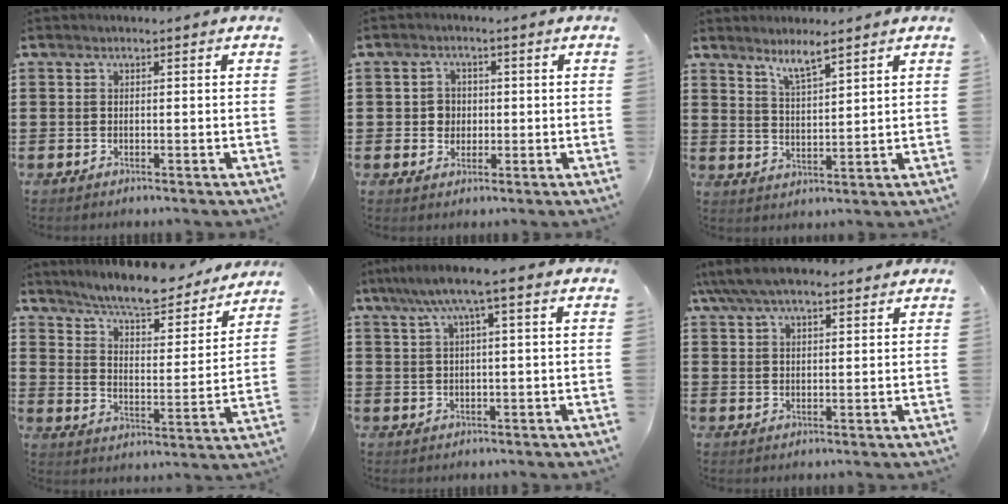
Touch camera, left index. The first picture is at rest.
{"total": 2.9, "force": [0.0, 2.8, 1.0], "torque": [-0.031, 0.007, -0.004]}
{"total": 4.4, "force": [3.7, 0.2, 2.3], "torque": [-0.056, -0.006, 0.066]}
{"total": 7.7, "force": [7.3, 0.0, 2.4], "torque": [-0.069, -0.052, 0.125]}
{"total": 5.3, "force": [2.1, 0.3, 4.8], "torque": [-0.098, 0.005, 0.033]}
{"total": 6.1, "force": [4.9, 1.7, 3.1], "torque": [-0.075, -0.003, 0.091]}